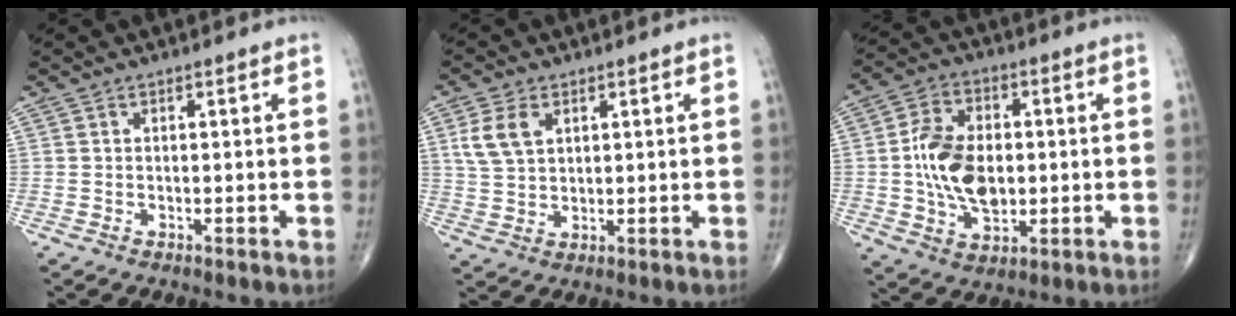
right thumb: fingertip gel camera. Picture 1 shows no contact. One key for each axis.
{"total": 6.5, "fx": 2.5, "fy": 4.2, "fz": 4.3, "tx": -0.083, "ty": -0.002, "tz": 0.055}
{"total": 13.4, "fx": 0.0, "fy": 8.7, "fz": 10.3, "tx": -0.171, "ty": 0.005, "tz": 0.005}